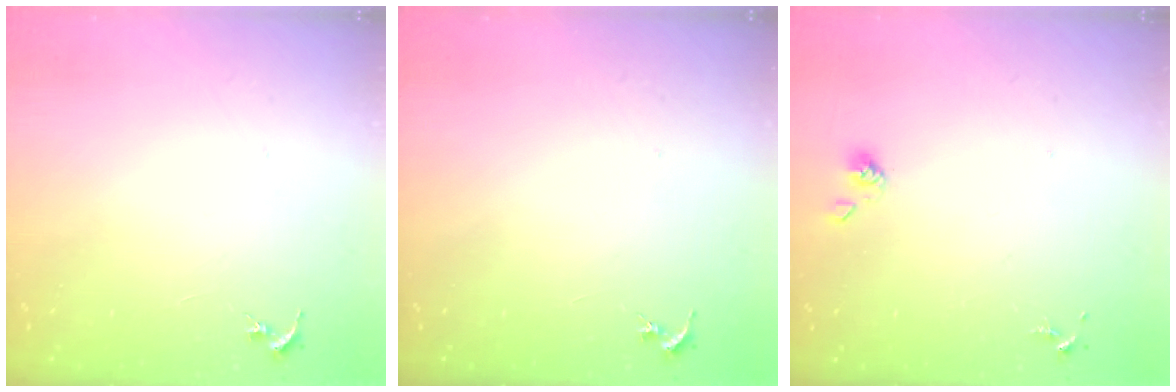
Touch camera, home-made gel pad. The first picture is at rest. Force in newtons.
{"total": 0.0}
{"total": 3.6, "press": 3.4, "slide": 1.2}